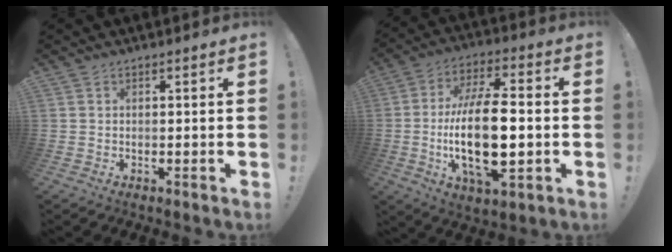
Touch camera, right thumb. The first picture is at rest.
{"total": 20.2, "force": [-2.8, 8.2, 18.3], "torque": [-0.349, -0.003, -0.049]}